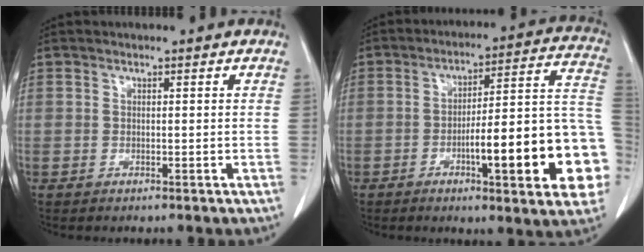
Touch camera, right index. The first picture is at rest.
{"total": 19.7, "force": [-6.1, 3.0, 18.5], "torque": [-0.173, 0.032, -0.075]}